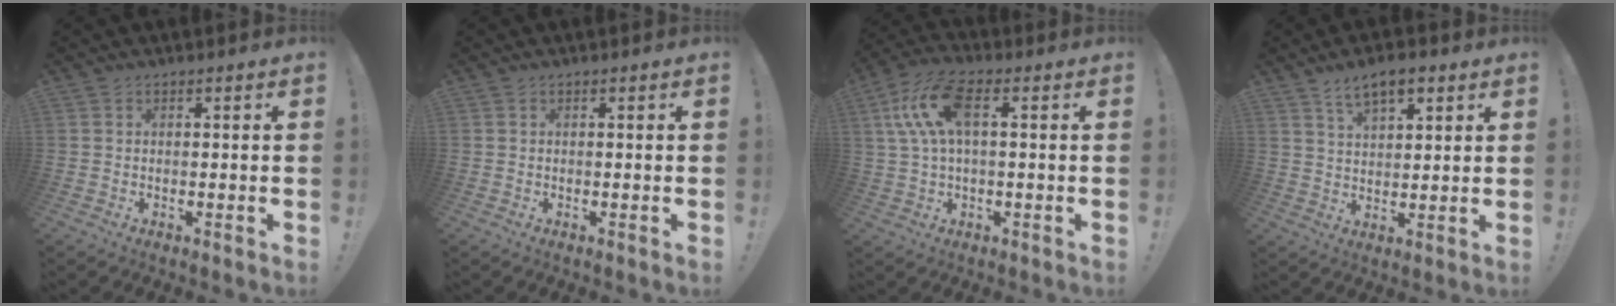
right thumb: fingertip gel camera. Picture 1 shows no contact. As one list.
[{"total": 0.0}, {"total": 12.9, "force": [2.8, 6.0, 11.1], "torque": [-0.232, 0.011, 0.054]}, {"total": 8.0, "force": [4.8, 3.9, 5.1], "torque": [-0.080, -0.014, 0.087]}]